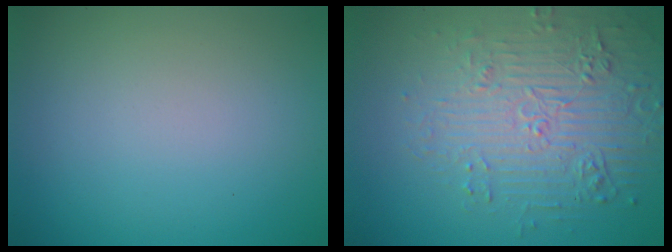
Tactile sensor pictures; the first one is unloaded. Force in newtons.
{"total": 5.6, "press": 4.6, "slide": 3.1}